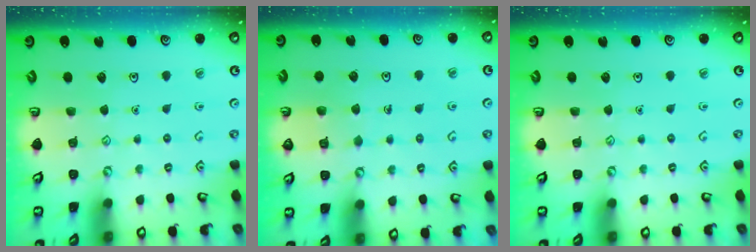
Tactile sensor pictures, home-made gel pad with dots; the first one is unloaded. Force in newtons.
{"total": 5.1, "press": 5.1, "slide": 0.3}
{"total": 0.0}